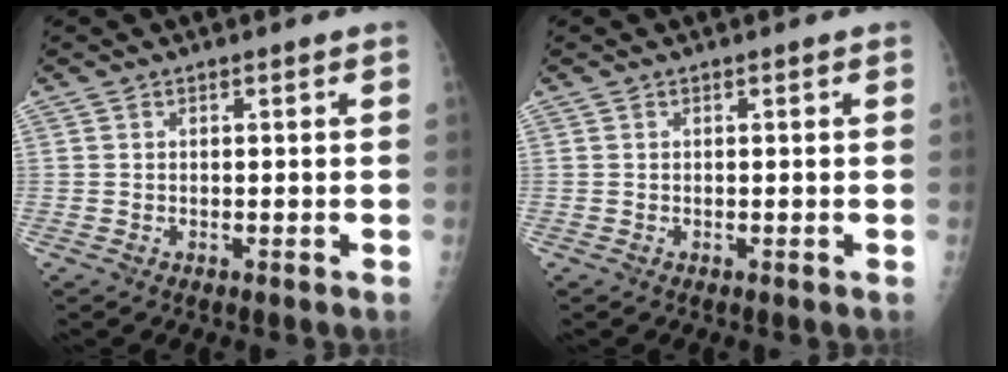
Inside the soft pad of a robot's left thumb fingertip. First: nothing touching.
{"total": 0.0}